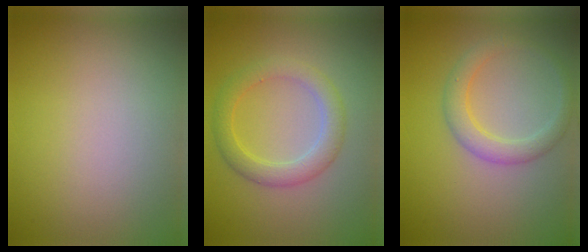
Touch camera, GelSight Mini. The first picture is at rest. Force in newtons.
{"total": 3.2, "press": 3.2, "slide": 0.2}
{"total": 2.8, "press": 2.8, "slide": 0.1}